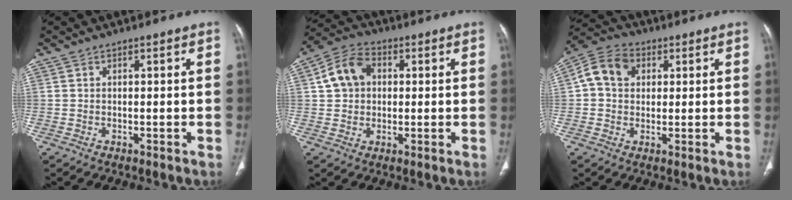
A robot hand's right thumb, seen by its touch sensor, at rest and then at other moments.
{"total": 8.5, "force": [1.5, 6.7, 5.1], "torque": [-0.084, 0.017, 0.018]}
{"total": 8.4, "force": [1.9, 6.6, 4.8], "torque": [-0.078, 0.015, 0.026]}